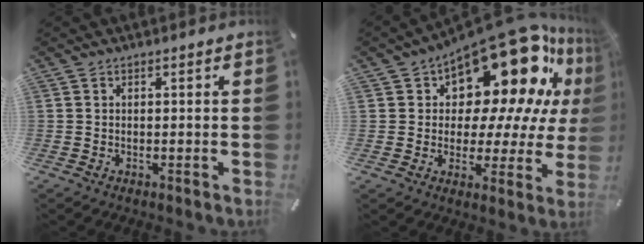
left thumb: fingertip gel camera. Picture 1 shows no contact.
{"total": 22.0, "force": [13.3, 10.8, 13.8], "torque": [-0.192, -0.104, 0.223]}